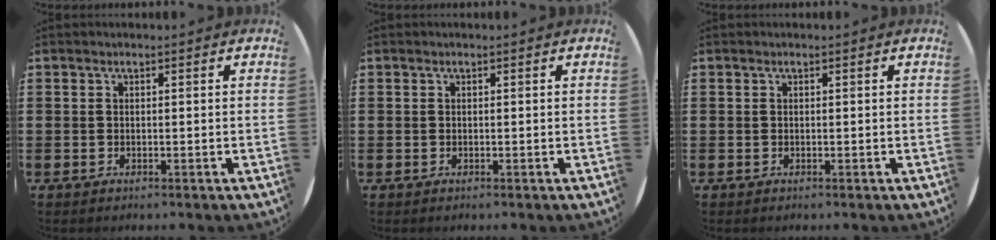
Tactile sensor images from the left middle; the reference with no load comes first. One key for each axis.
{"total": 0.0}
{"total": 0.0}